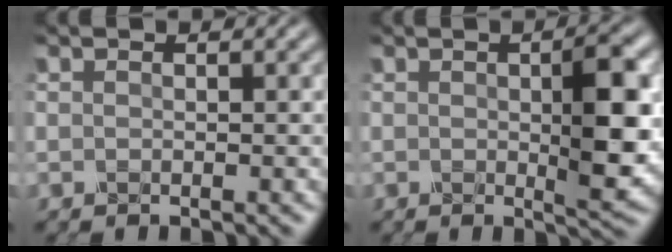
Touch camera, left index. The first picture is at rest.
{"total": 5.5, "force": [0.4, 1.1, 5.4], "torque": [-0.073, 0.001, 0.007]}